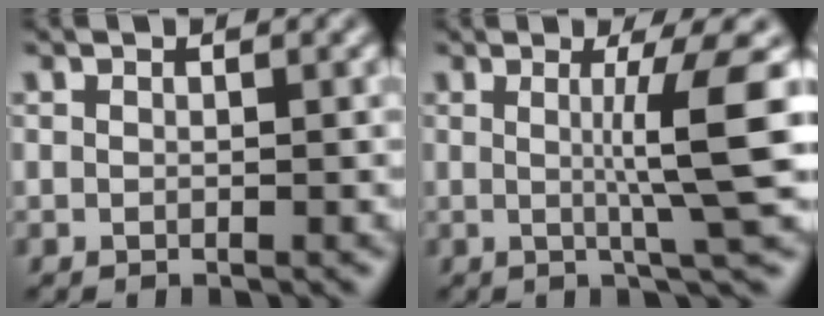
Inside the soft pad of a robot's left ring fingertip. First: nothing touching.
{"total": 6.4, "force": [0.6, 0.8, 6.3], "torque": [-0.093, 0.000, 0.011]}